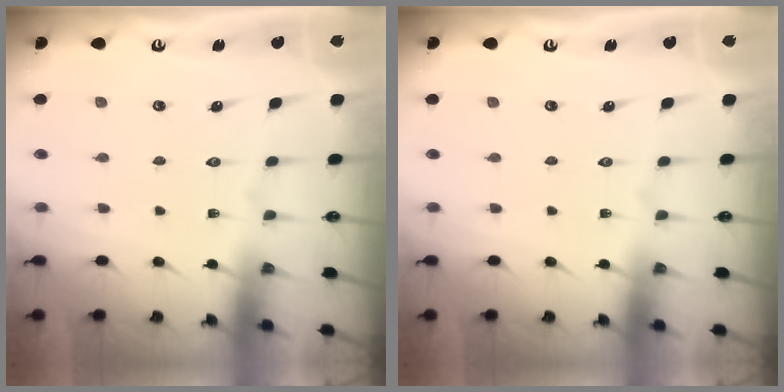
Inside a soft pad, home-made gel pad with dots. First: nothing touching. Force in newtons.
{"total": 0.0}